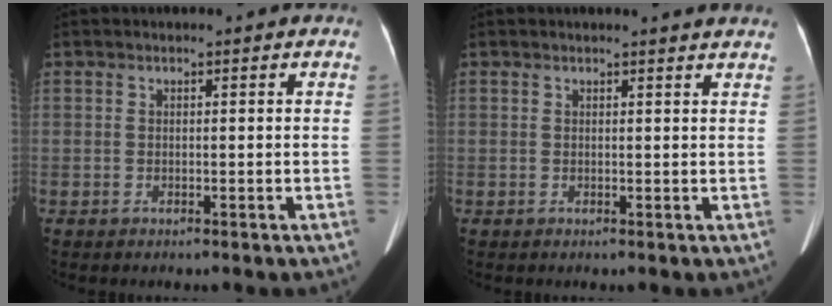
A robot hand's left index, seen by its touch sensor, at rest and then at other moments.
{"total": 3.3, "force": [3.1, -0.3, 0.9], "torque": [-0.014, -0.002, 0.025]}